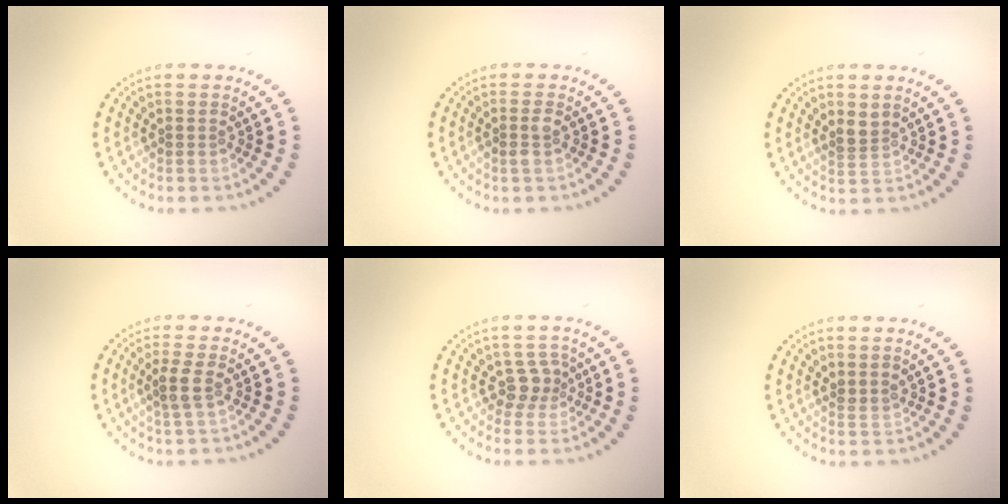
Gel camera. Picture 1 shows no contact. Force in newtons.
{"total": 1.1, "press": 1.1, "slide": 0.4}
{"total": 1.6, "press": 1.3, "slide": 1.1}
{"total": 1.9, "press": 1.5, "slide": 1.1}
{"total": 2.1, "press": 1.6, "slide": 1.4}
{"total": 0.9, "press": 0.5, "slide": 0.8}